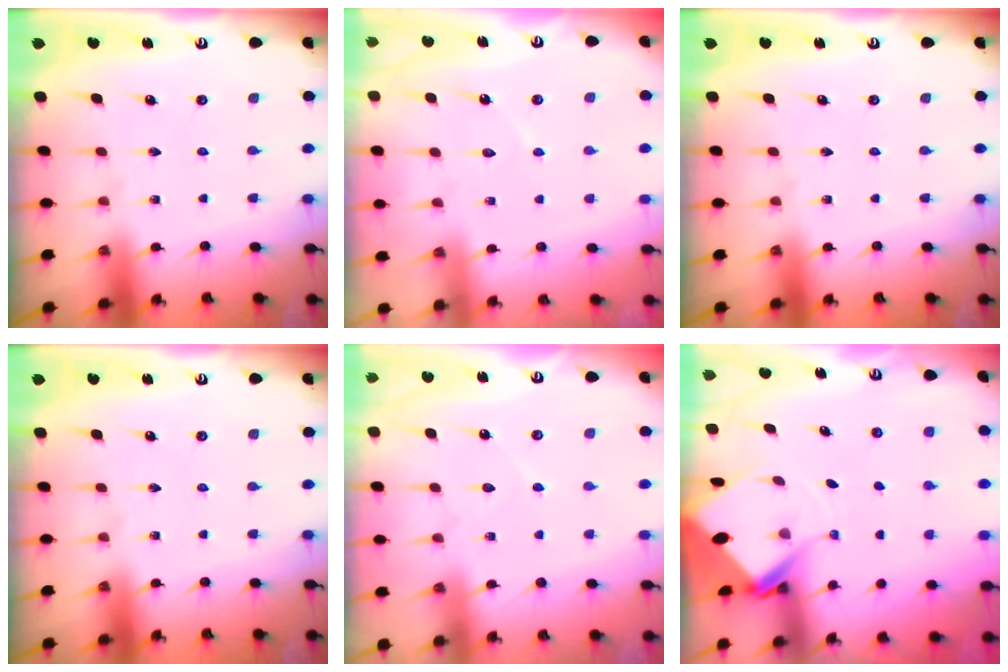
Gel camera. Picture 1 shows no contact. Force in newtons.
{"total": 5.0, "press": 5.0, "slide": 0.5}
{"total": 0.0}
{"total": 0.0}
{"total": 4.3, "press": 4.2, "slide": 0.6}
{"total": 4.8, "press": 4.8, "slide": 0.5}